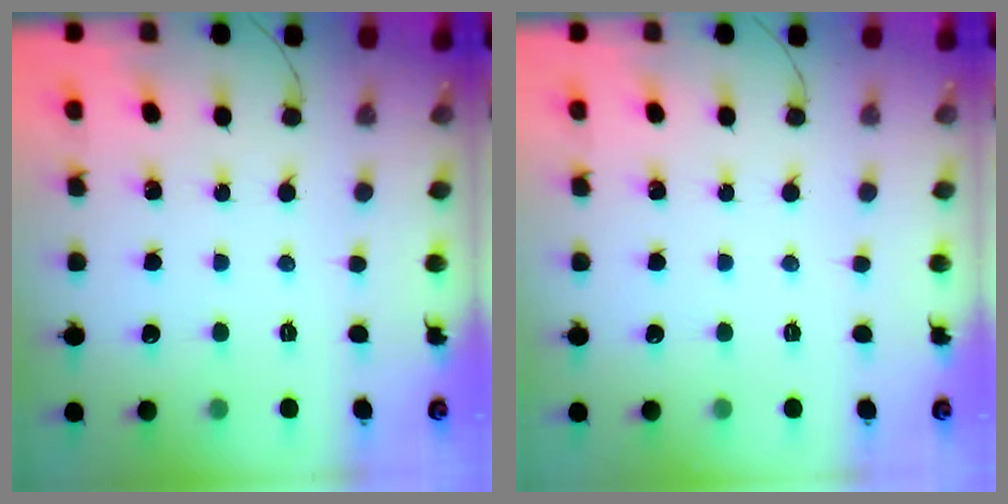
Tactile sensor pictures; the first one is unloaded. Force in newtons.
{"total": 0.0}